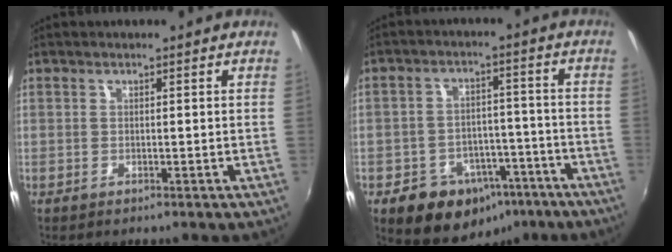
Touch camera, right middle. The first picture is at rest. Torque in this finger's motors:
{"motor_torque": [0.11, -0.65, 0.04, 0.01]}